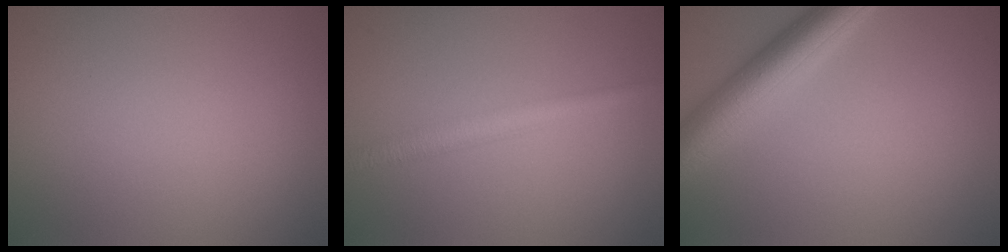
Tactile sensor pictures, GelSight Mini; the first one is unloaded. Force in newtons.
{"total": 2.4, "press": 2.4, "slide": 0.0}
{"total": 5.8, "press": 5.8, "slide": 0.2}